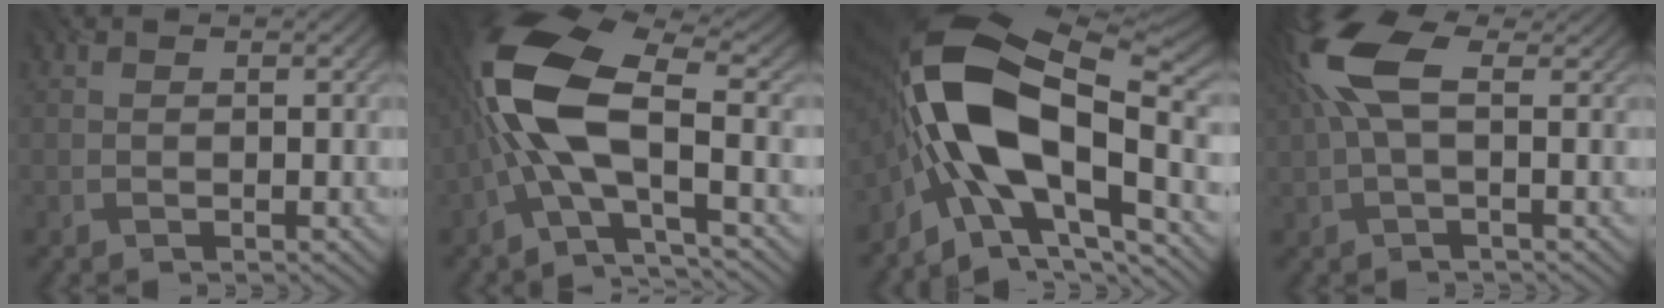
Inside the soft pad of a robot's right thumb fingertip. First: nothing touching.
{"total": 12.9, "force": [-1.4, 5.2, 11.7], "torque": [-0.266, 0.012, -0.043]}
{"total": 17.5, "force": [-3.9, 8.5, 14.8], "torque": [-0.275, 0.004, -0.071]}
{"total": 8.2, "force": [2.3, 3.4, 7.1], "torque": [-0.173, 0.022, 0.033]}